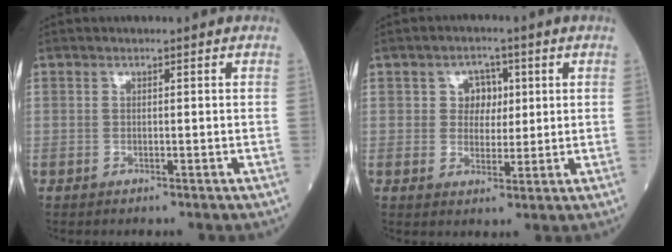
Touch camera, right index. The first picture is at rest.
{"total": 4.4, "force": [1.2, 3.6, 2.2], "torque": [-0.026, 0.009, 0.020]}